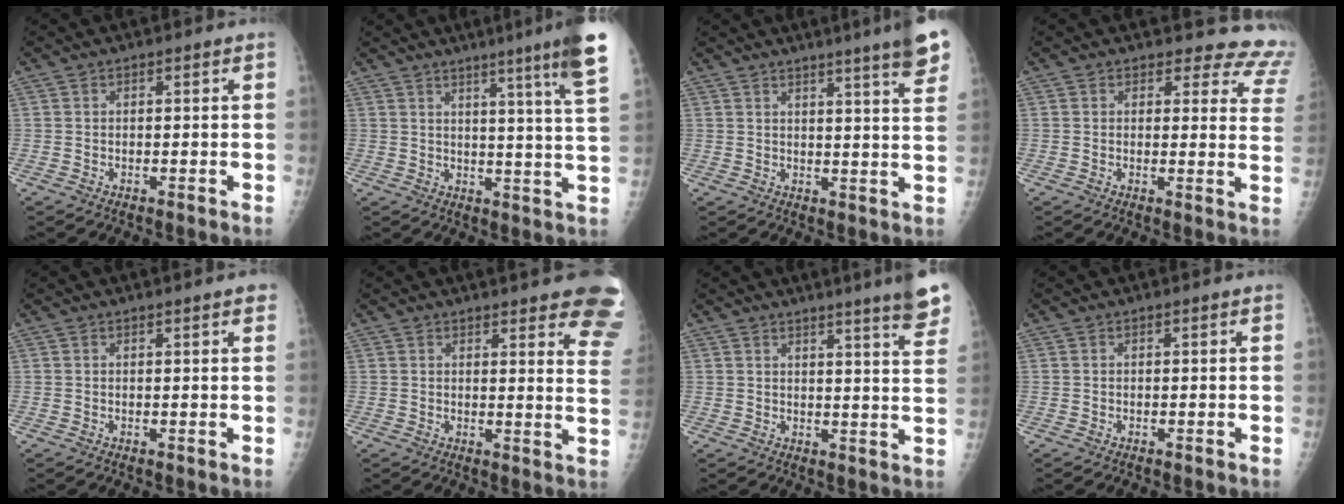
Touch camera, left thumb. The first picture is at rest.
{"total": 13.6, "force": [8.5, -0.9, 10.6], "torque": [-0.141, -0.048, 0.094]}
{"total": 10.4, "force": [7.2, 0.4, 7.5], "torque": [-0.086, -0.033, 0.077]}
{"total": 11.5, "force": [10.7, 4.1, 0.5], "torque": [0.050, -0.086, 0.077]}
{"total": 1.9, "force": [1.3, 0.2, 1.4], "torque": [-0.014, 0.001, 0.013]}
{"total": 15.9, "force": [12.1, 3.6, 9.6], "torque": [-0.088, -0.066, 0.121]}
{"total": 9.4, "force": [7.1, 0.3, 6.2], "torque": [-0.062, -0.039, 0.074]}
{"total": 0.0}